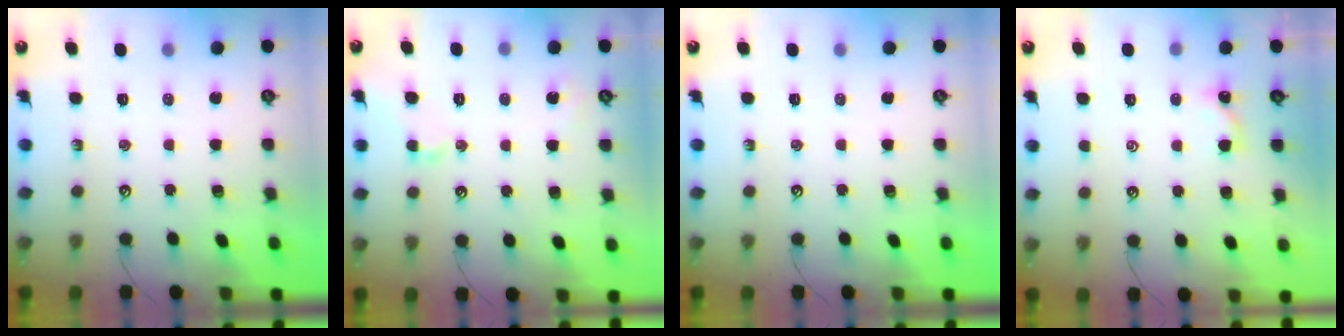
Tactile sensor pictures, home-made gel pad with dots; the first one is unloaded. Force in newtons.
{"total": 2.3, "press": 2.3, "slide": 0.6}
{"total": 0.0}
{"total": 1.4, "press": 1.4, "slide": 0.2}